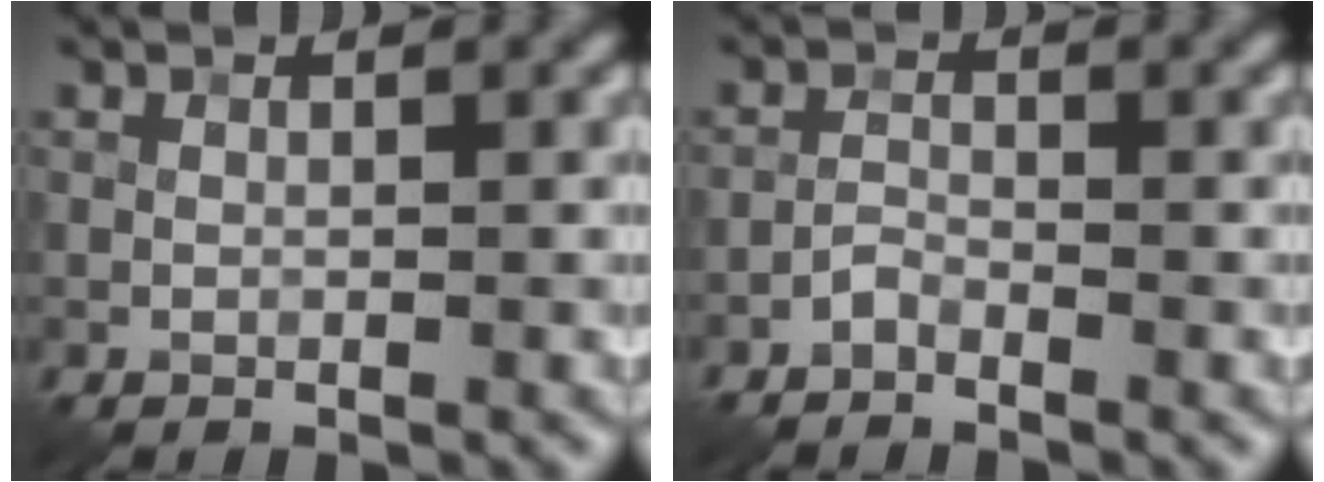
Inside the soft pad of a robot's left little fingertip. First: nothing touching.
{"total": 1.2, "force": [-1.2, 0.2, 0.3], "torque": [-0.008, 0.004, -0.027]}